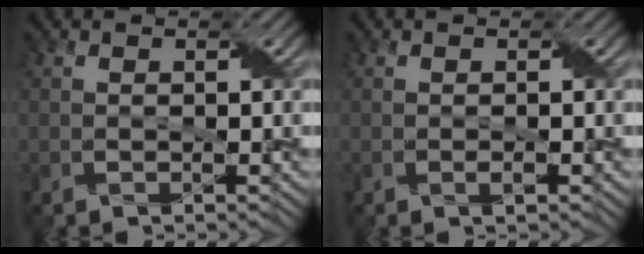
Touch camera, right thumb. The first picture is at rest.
{"total": 0.7, "force": [-0.3, 0.1, 0.6], "torque": [-0.013, 0.000, -0.003]}